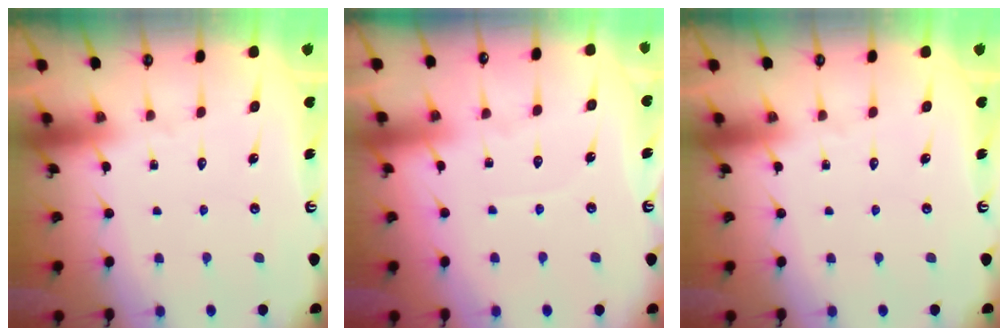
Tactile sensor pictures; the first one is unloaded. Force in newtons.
{"total": 2.2, "press": 2.2, "slide": 0.4}
{"total": 0.0}